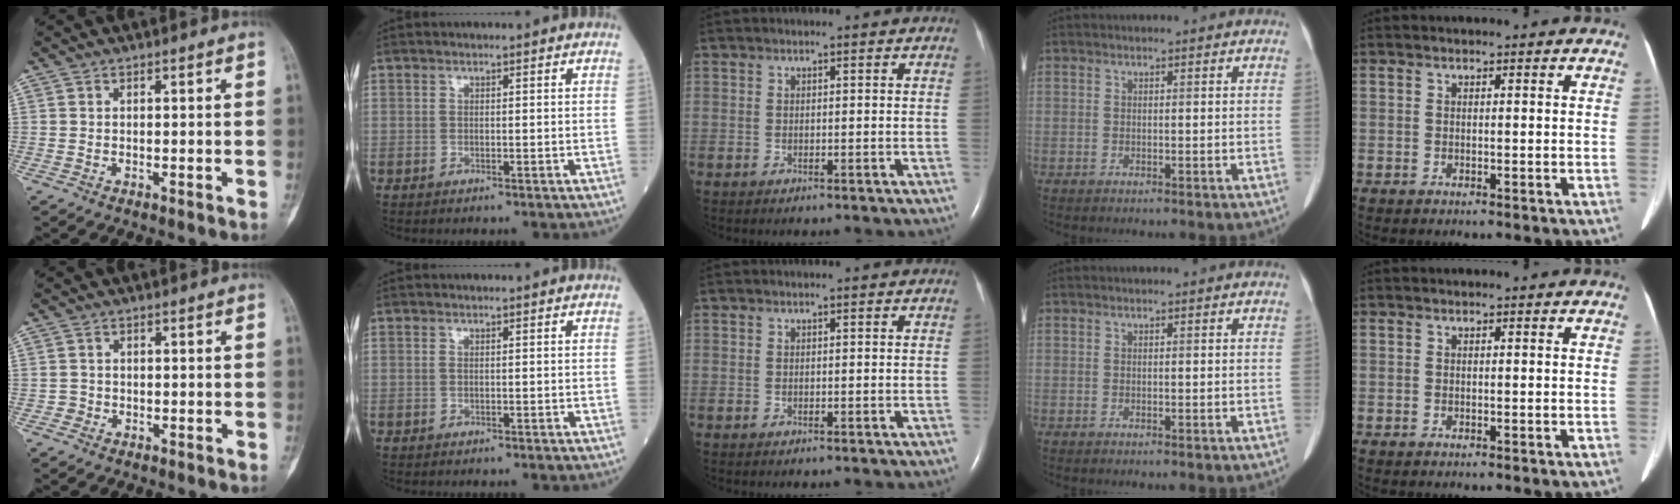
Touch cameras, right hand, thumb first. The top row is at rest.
{"thumb": {"total": 1.1, "force": [-0.4, 1.0, -0.2], "torque": [0.016, 0.009, -0.014]}}